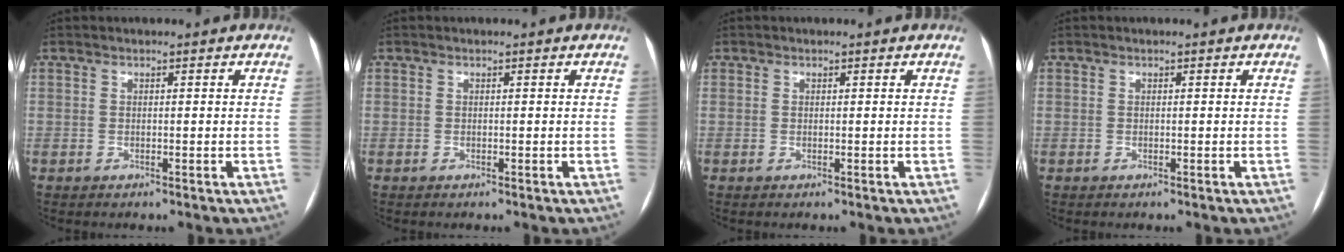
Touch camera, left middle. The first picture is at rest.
{"total": 0.0}
{"total": 0.0}
{"total": 0.0}